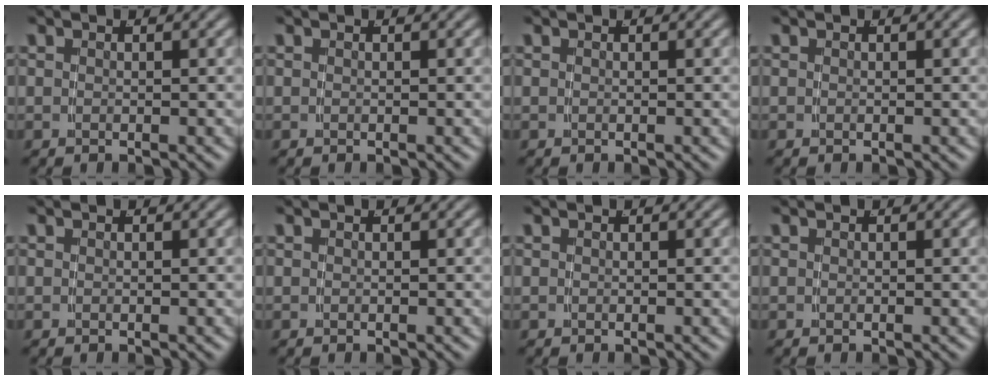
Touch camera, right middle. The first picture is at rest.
{"total": 0.0}
{"total": 0.0}
{"total": 0.0}
{"total": 0.0}
{"total": 0.0}
{"total": 0.0}
{"total": 0.0}